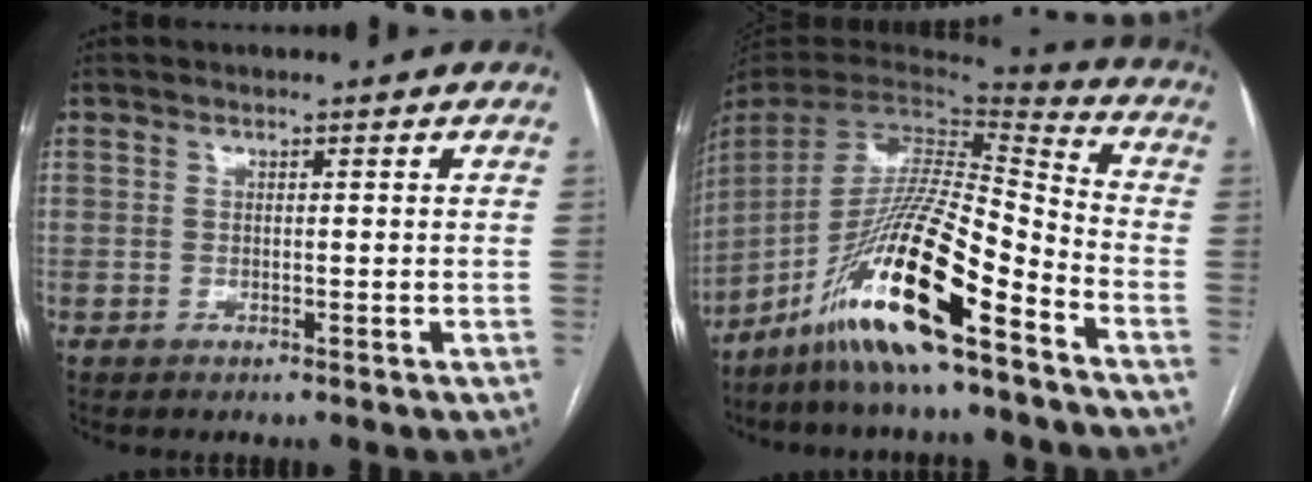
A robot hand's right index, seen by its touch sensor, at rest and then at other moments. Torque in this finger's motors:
{"motor_torque": [1.12, -1.02, 0.49, 0.06]}